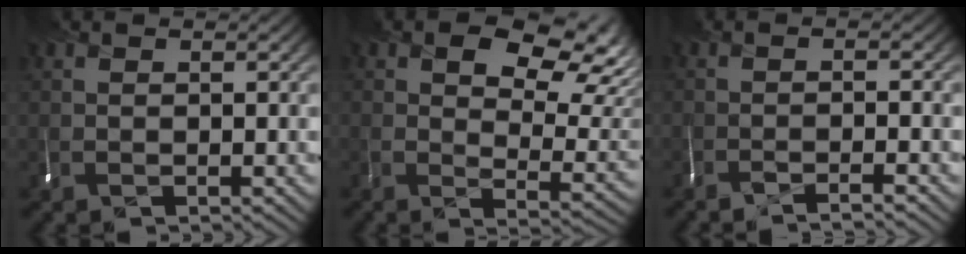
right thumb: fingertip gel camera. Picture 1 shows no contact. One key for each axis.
{"total": 10.9, "fx": 5.1, "fy": 5.4, "fz": 8.0, "tx": -0.110, "ty": -0.008, "tz": 0.075}
{"total": 2.9, "fx": -2.7, "fy": -0.8, "fz": 0.5, "tx": 0.012, "ty": -0.006, "tz": -0.064}